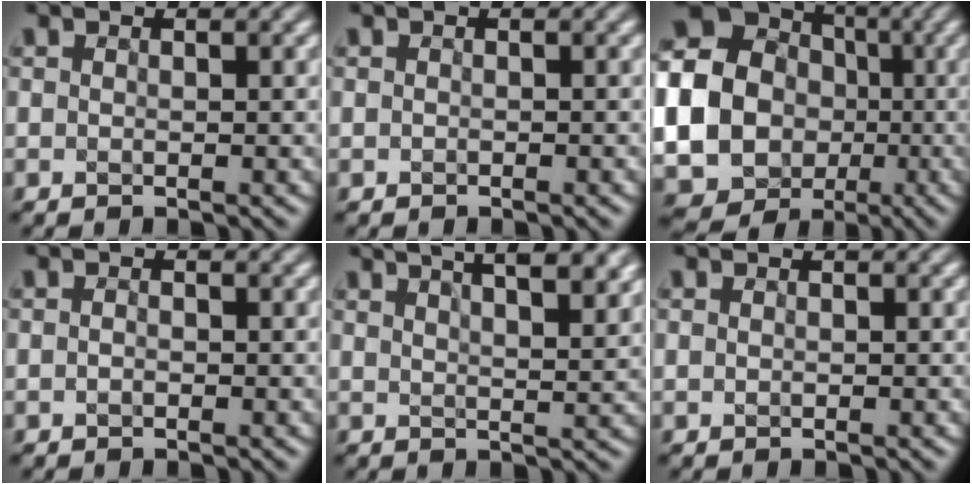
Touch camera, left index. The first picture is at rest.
{"total": 0.0}
{"total": 26.3, "force": [-3.5, 24.8, 8.0], "torque": [-0.194, 0.000, -0.109]}
{"total": 0.0}
{"total": 10.2, "force": [6.7, 3.9, 6.6], "torque": [-0.034, 0.046, 0.059]}
{"total": 0.0}